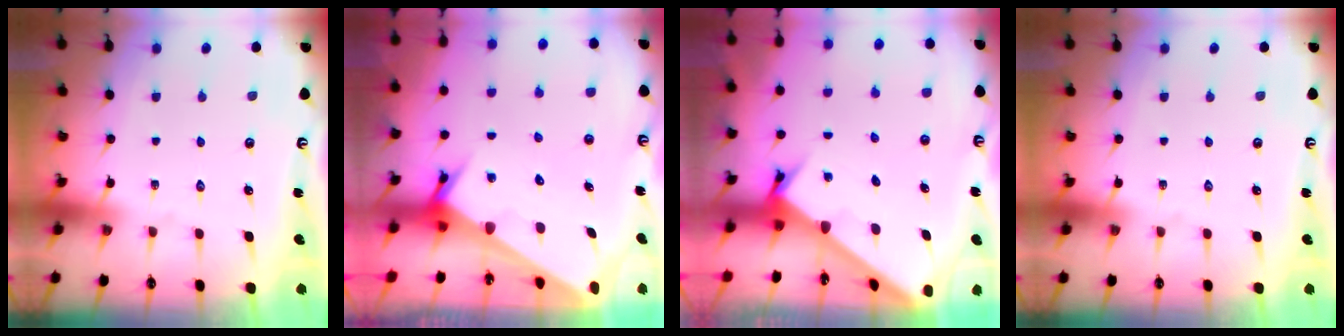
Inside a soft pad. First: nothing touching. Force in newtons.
{"total": 3.6, "press": 3.6, "slide": 0.2}
{"total": 2.5, "press": 2.5, "slide": 0.3}
{"total": 0.0}